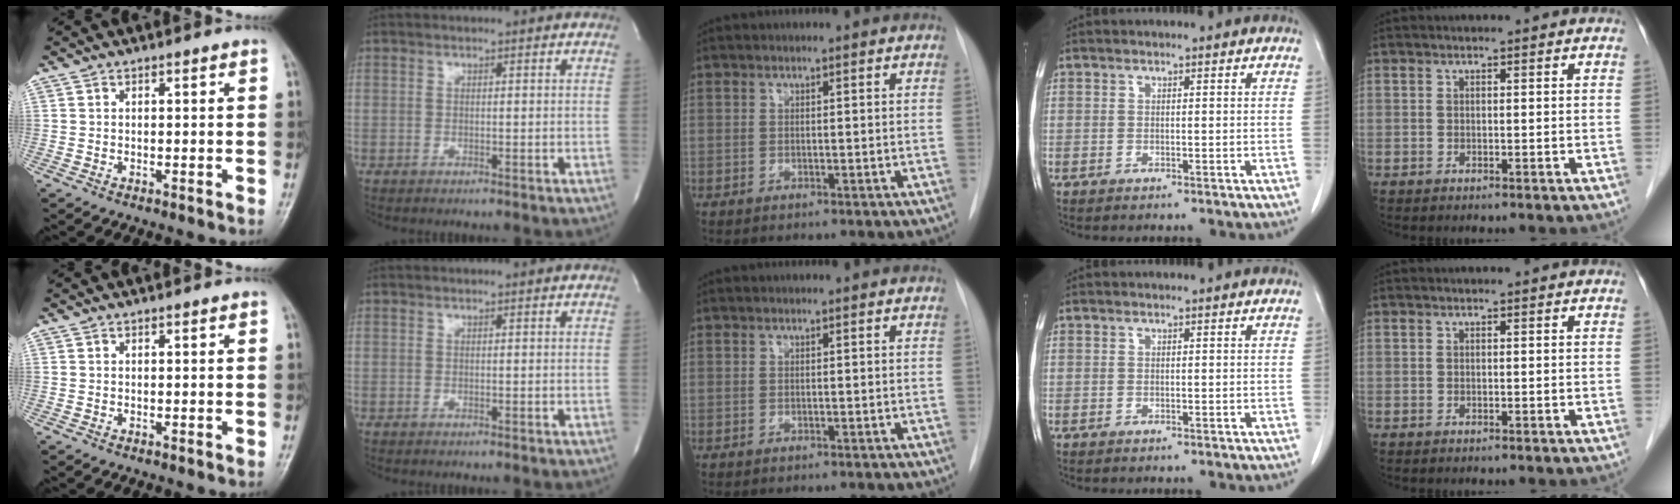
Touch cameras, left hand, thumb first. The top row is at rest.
{}